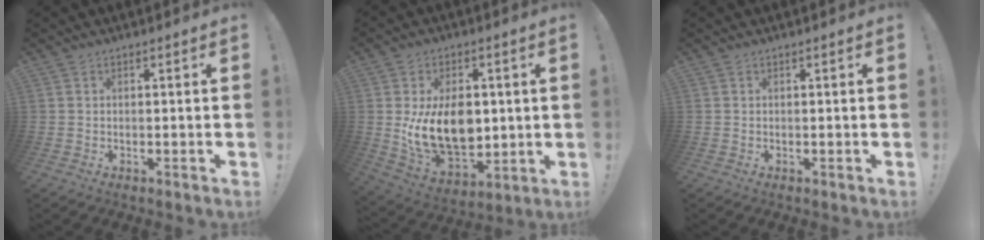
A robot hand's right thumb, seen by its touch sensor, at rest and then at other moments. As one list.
[{"total": 17.5, "force": [1.2, 12.7, 12.0], "torque": [-0.200, -0.027, 0.026]}, {"total": 0.0}]